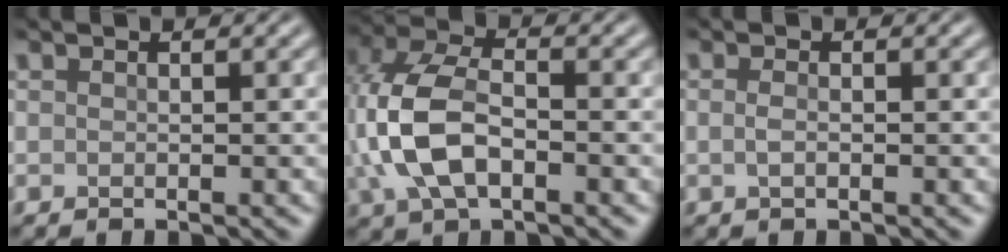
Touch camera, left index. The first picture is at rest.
{"total": 7.9, "force": [-0.9, 4.6, 6.4], "torque": [-0.152, 0.009, -0.027]}
{"total": 1.0, "force": [-0.2, 0.4, 0.9], "torque": [-0.021, -0.003, -0.006]}